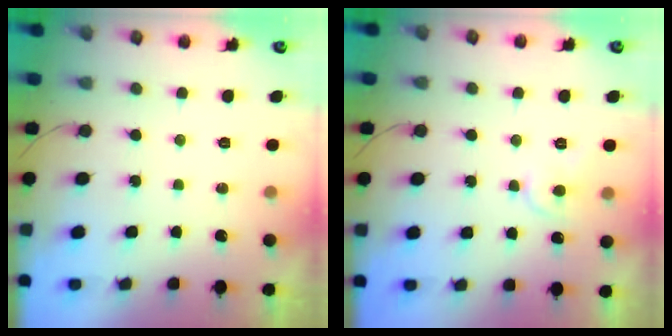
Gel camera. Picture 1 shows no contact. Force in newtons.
{"total": 6.0, "press": 6.0, "slide": 0.6}